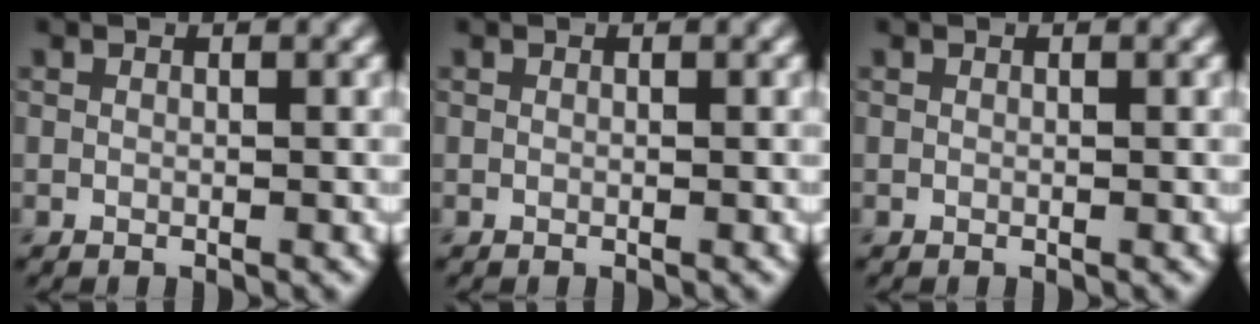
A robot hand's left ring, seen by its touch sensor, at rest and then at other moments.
{"total": 0.0}
{"total": 0.0}